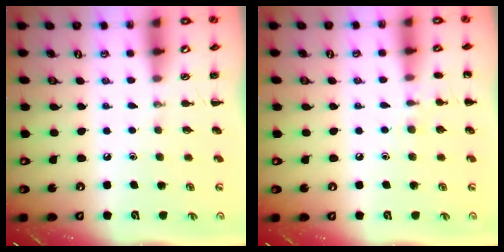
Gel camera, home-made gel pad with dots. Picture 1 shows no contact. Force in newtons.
{"total": 5.5, "press": 5.3, "slide": 1.6}